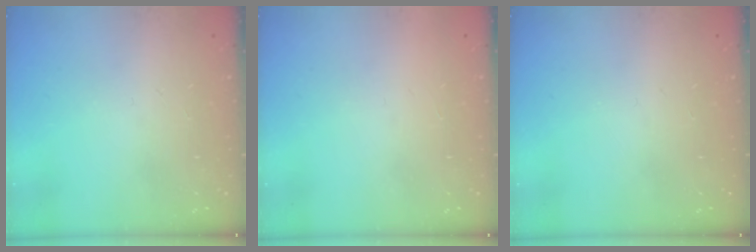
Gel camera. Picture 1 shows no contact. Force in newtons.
{"total": 1.5, "press": 1.5, "slide": 0.1}
{"total": 0.0}